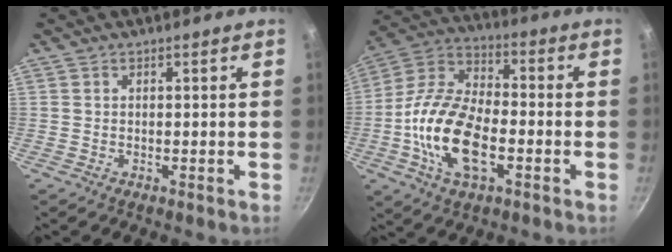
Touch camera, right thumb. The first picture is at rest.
{"total": 18.3, "force": [-4.5, 9.4, 15.0], "torque": [-0.277, 0.031, -0.098]}